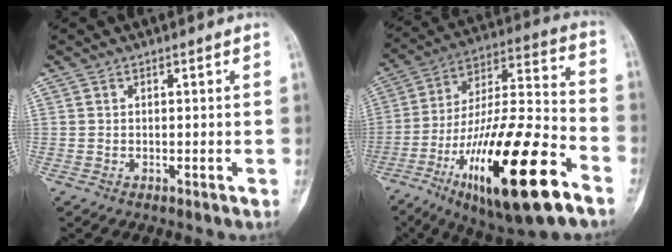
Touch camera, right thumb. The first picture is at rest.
{"total": 28.3, "force": [-13.6, 7.5, 23.7], "torque": [-0.422, 0.053, -0.223]}